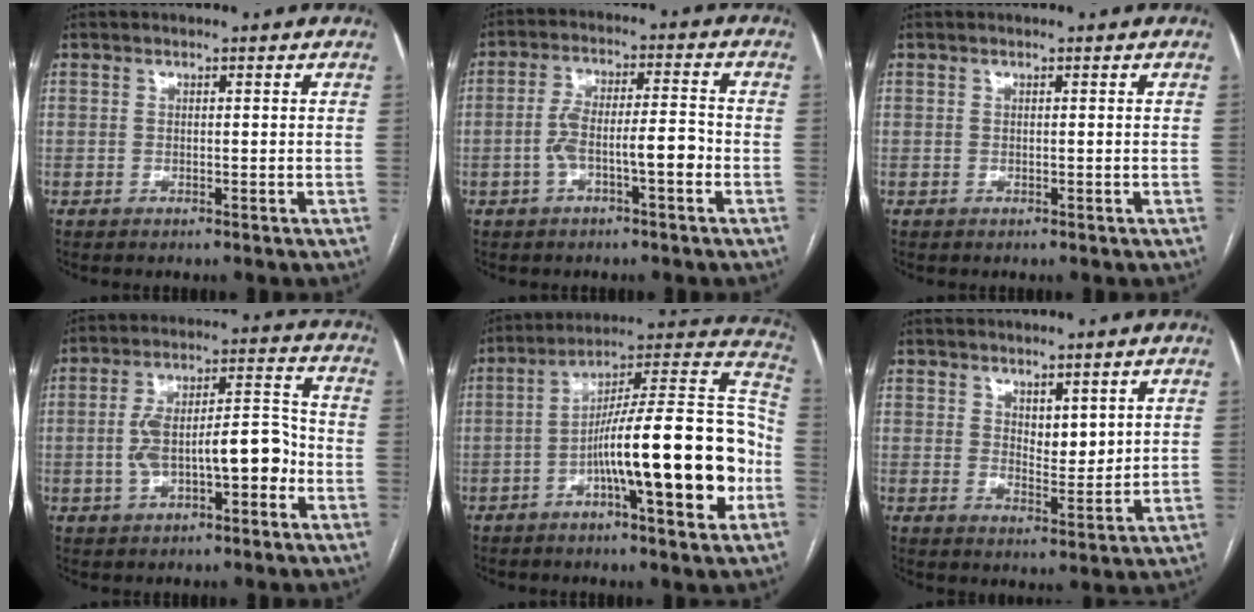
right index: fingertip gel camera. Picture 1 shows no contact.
{"total": 7.2, "force": [-2.5, 1.4, 6.6], "torque": [-0.124, 0.026, -0.040]}
{"total": 0.0}
{"total": 11.4, "force": [-2.8, 3.9, 10.4], "torque": [-0.179, 0.038, -0.039]}
{"total": 21.2, "force": [-5.8, 2.3, 20.2], "torque": [-0.271, 0.024, -0.088]}
{"total": 4.0, "force": [2.2, 1.8, 2.8], "torque": [-0.045, -0.010, 0.043]}